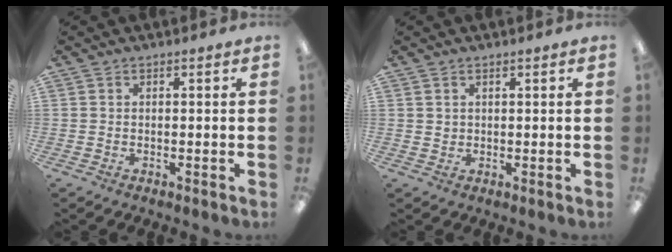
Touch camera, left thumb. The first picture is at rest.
{"total": 1.2, "force": [0.8, 0.9, 0.2], "torque": [-0.004, 0.001, 0.016]}